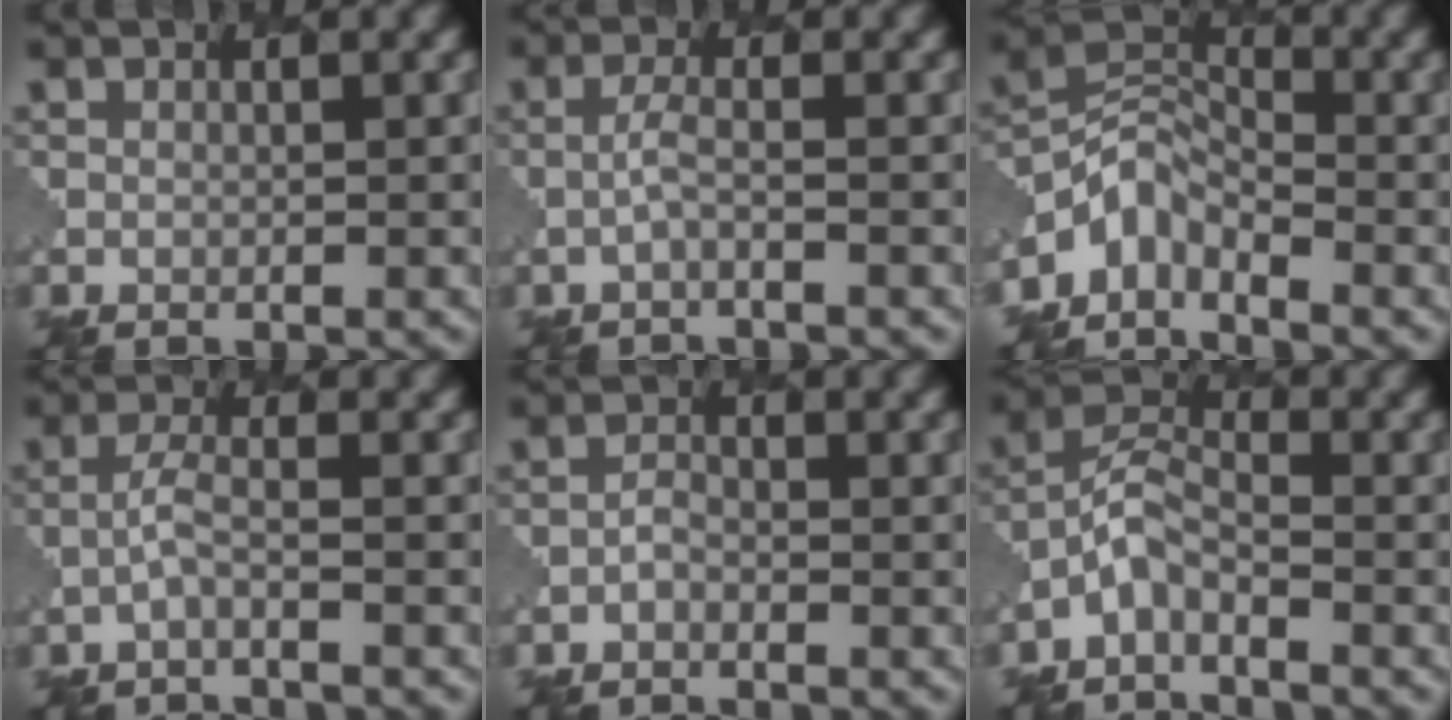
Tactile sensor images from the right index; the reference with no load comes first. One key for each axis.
{"total": 1.2, "fx": -0.4, "fy": 0.1, "fz": 1.2, "tx": -0.027, "ty": 0.002, "tz": -0.015}
{"total": 3.5, "fx": -2.7, "fy": 1.9, "fz": 1.2, "tx": -0.020, "ty": 0.006, "tz": -0.065}
{"total": 1.4, "fx": -0.6, "fy": 0.1, "fz": 1.3, "tx": -0.031, "ty": 0.005, "tz": -0.020}
{"total": 0.5, "fx": -0.4, "fy": 0.3, "fz": 0.2, "tx": -0.007, "ty": 0.001, "tz": -0.010}
{"total": 2.7, "fx": -1.9, "fy": 1.1, "fz": 1.6, "tx": -0.035, "ty": 0.008, "tz": -0.046}